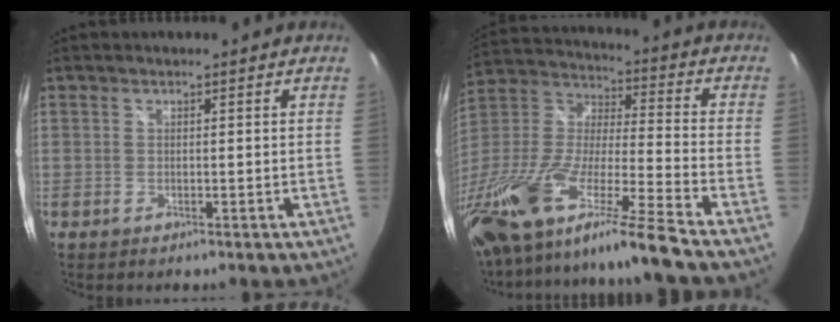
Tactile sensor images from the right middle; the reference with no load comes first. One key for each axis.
{"total": 26.1, "fx": -18.6, "fy": 0.9, "fz": 18.2, "tx": -0.322, "ty": -0.067, "tz": -0.338}